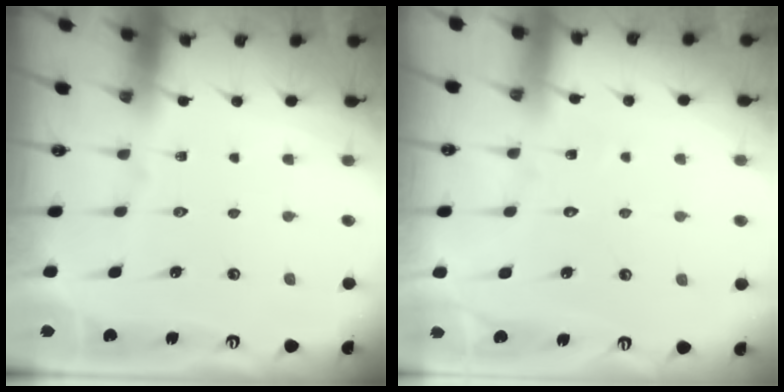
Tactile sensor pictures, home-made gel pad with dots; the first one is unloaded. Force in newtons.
{"total": 2.6, "press": 2.6, "slide": 0.2}